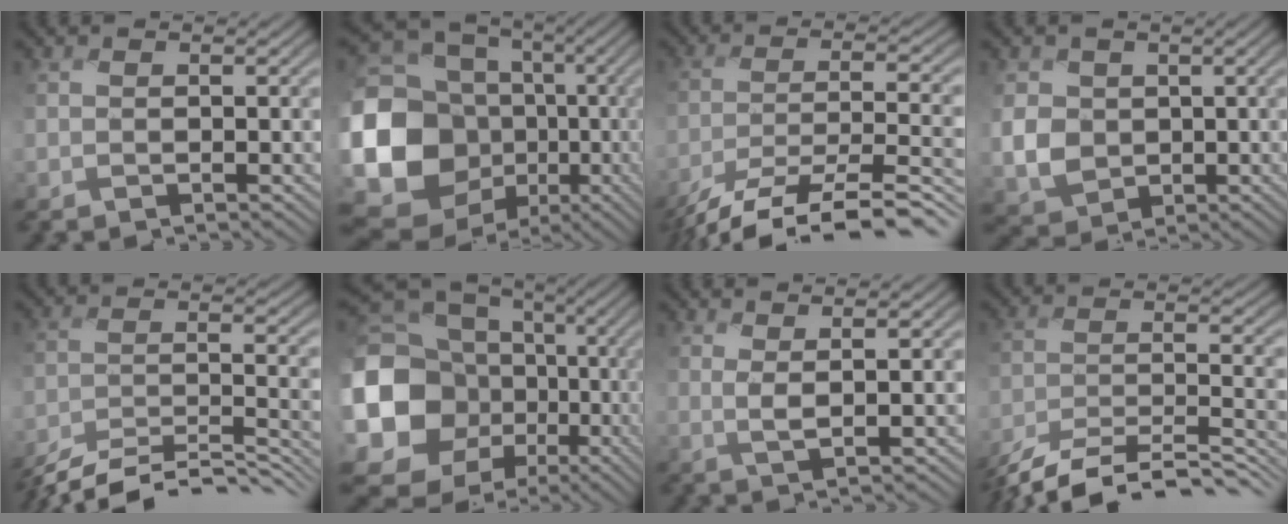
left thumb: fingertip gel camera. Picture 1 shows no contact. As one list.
[{"total": 20.0, "force": [-2.6, 17.1, 10.2], "torque": [-0.275, -0.042, -0.058]}, {"total": 15.5, "force": [-12.8, 3.0, 8.1], "torque": [-0.144, -0.022, -0.204]}, {"total": 5.4, "force": [0.4, 5.1, 1.9], "torque": [-0.084, -0.018, -0.002]}, {"total": 11.5, "force": [-10.7, 1.6, 4.0], "torque": [-0.076, 0.003, -0.174]}, {"total": 21.2, "force": [-1.4, 18.2, 10.7], "torque": [-0.271, -0.021, -0.041]}, {"total": 1.7, "force": [0.9, -0.2, 1.5], "torque": [-0.028, 0.003, 0.013]}, {"total": 13.0, "force": [-11.7, 2.4, 5.2], "torque": [-0.100, -0.008, -0.186]}]